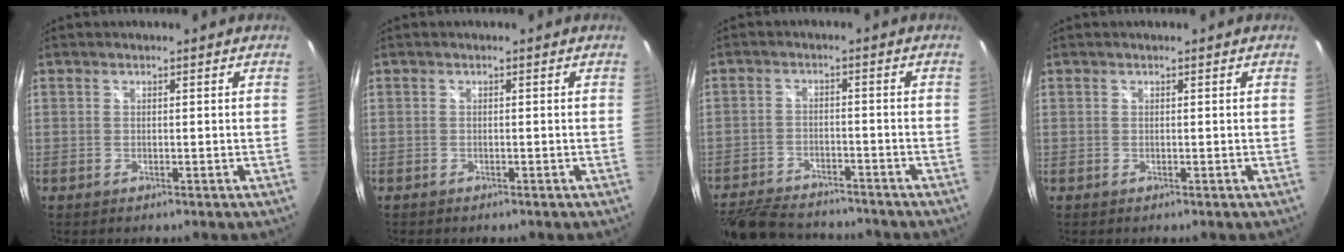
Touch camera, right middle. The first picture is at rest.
{"total": 0.6, "force": [-0.6, 0.3, 0.1], "torque": [-0.004, -0.003, -0.011]}
{"total": 16.4, "force": [-14.2, 5.3, 6.4], "torque": [-0.154, -0.011, -0.219]}
{"total": 0.0}